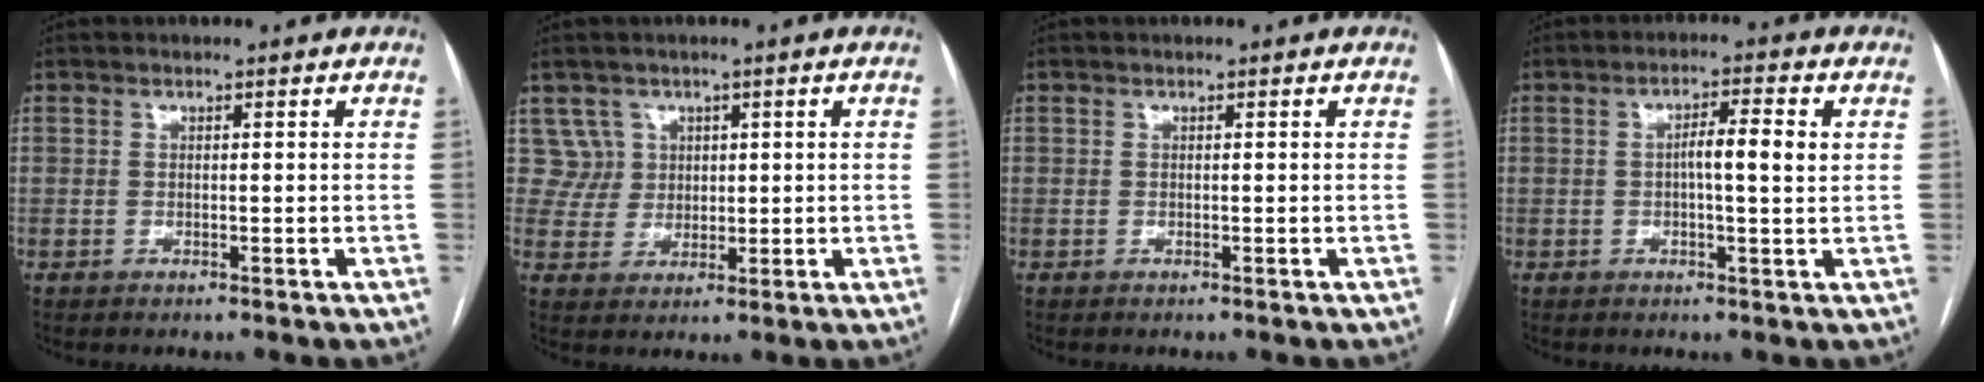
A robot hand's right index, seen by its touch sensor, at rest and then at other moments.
{"total": 4.8, "force": [2.2, 4.2, -0.5], "torque": [0.021, 0.010, 0.044]}
{"total": 0.0}
{"total": 5.0, "force": [0.7, 0.5, 4.9], "torque": [-0.083, 0.007, 0.009]}